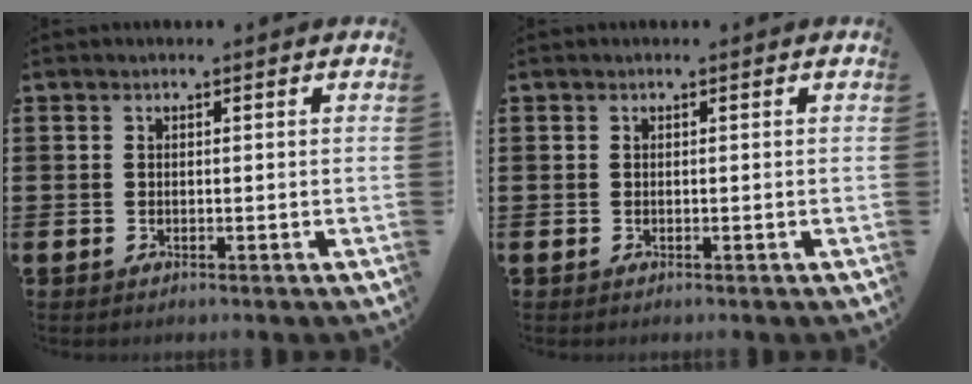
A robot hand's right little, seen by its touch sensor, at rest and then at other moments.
{"total": 0.0}